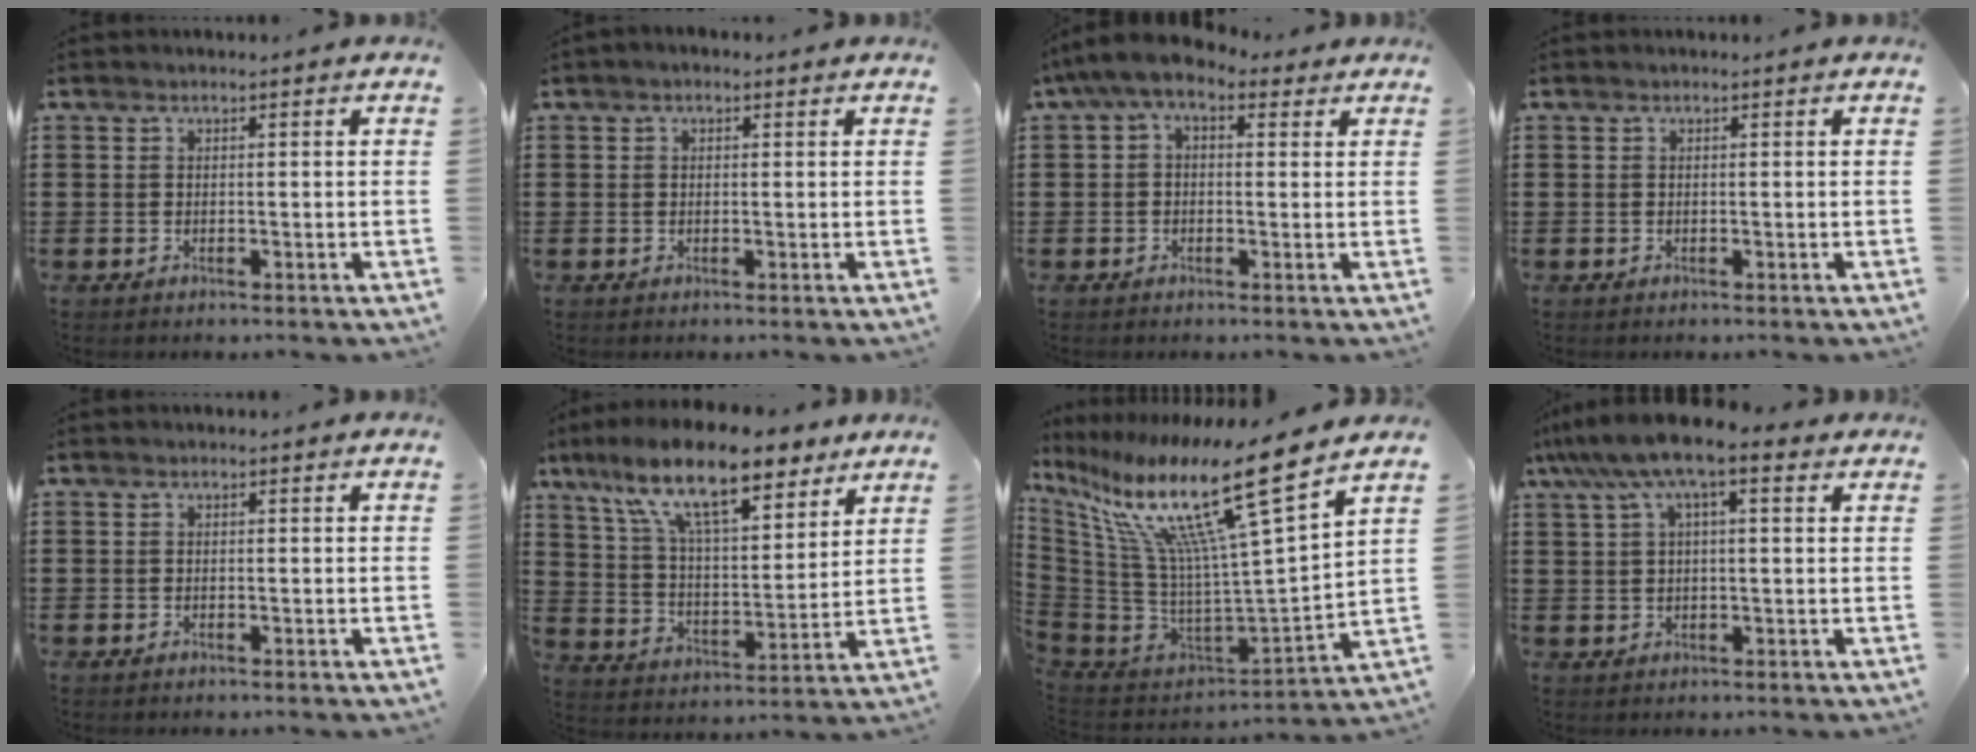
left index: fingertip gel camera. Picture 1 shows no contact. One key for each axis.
{"total": 0.8, "fx": 0.1, "fy": 0.6, "fz": 0.5, "tx": -0.010, "ty": 0.006, "tz": 0.001}
{"total": 5.1, "fx": 2.5, "fy": 2.2, "fz": 3.8, "tx": -0.087, "ty": -0.001, "tz": 0.040}
{"total": 0.0}
{"total": 0.0}
{"total": 15.0, "fx": 11.0, "fy": 3.6, "fz": 9.5, "tx": -0.206, "ty": -0.033, "tz": 0.192}
{"total": 17.8, "fx": 11.6, "fy": 1.7, "fz": 13.5, "tx": -0.279, "ty": -0.080, "tz": 0.176}
{"total": 8.6, "fx": 4.7, "fy": 1.9, "fz": 7.0, "tx": -0.143, "ty": 0.002, "tz": 0.084}